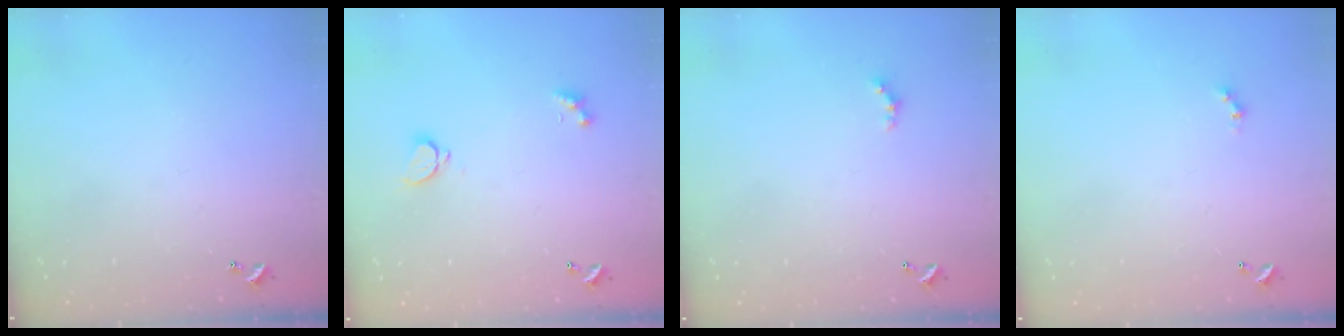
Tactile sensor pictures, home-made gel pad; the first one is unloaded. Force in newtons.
{"total": 1.6, "press": 1.6, "slide": 0.5}
{"total": 1.6, "press": 1.6, "slide": 0.4}
{"total": 0.0}